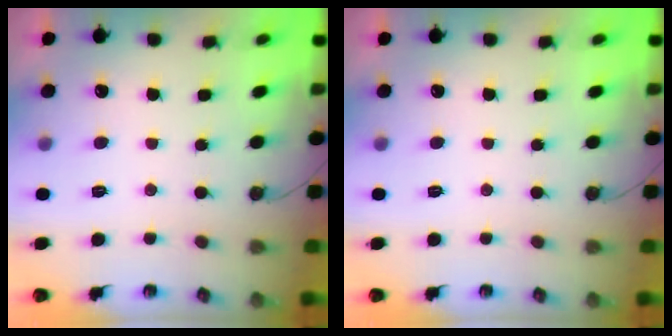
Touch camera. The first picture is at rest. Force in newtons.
{"total": 0.0}